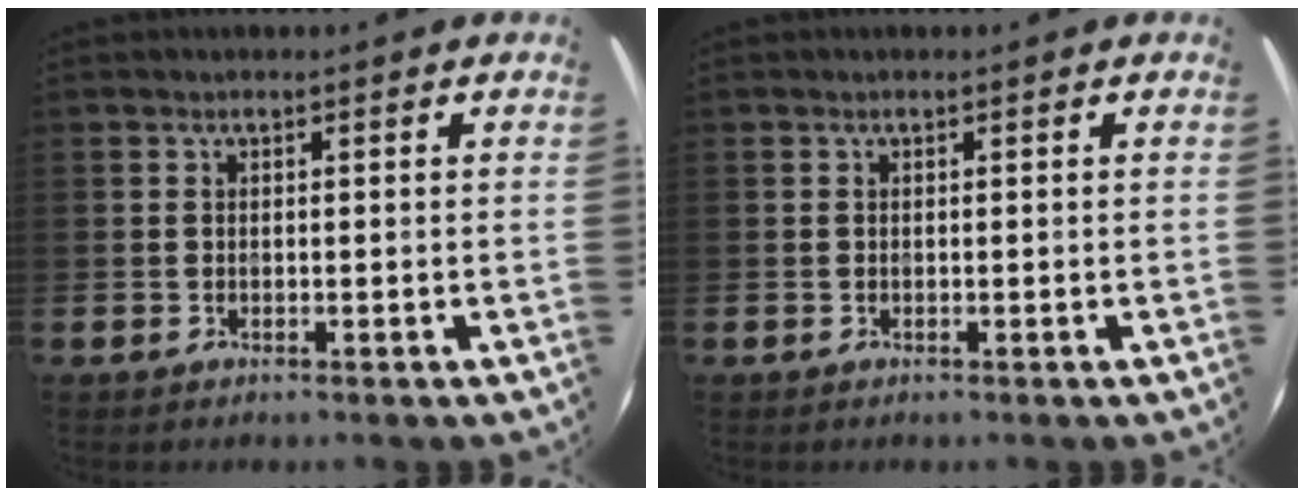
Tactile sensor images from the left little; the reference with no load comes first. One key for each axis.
{"total": 0.0}